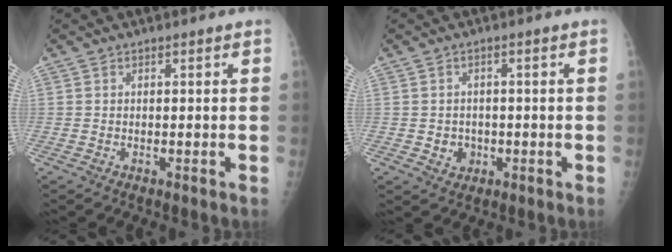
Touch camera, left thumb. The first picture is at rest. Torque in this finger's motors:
{"motor_torque": [-0.22, 0.21, 0.07, 0.06, 0.00]}